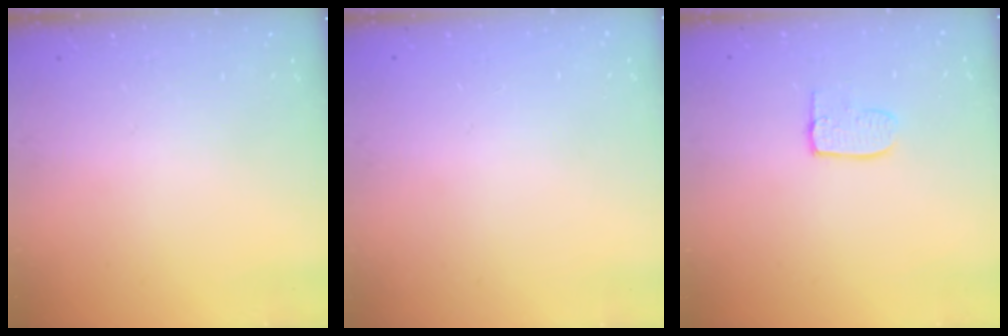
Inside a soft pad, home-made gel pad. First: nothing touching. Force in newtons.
{"total": 0.0}
{"total": 7.7, "press": 7.7, "slide": 0.6}